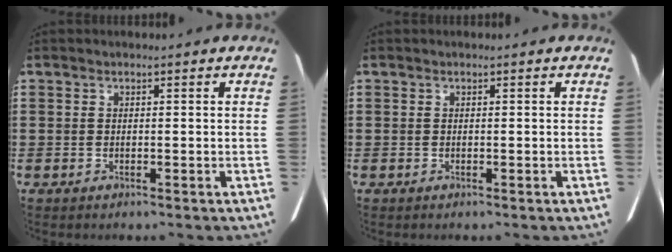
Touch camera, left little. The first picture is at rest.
{"total": 0.0}